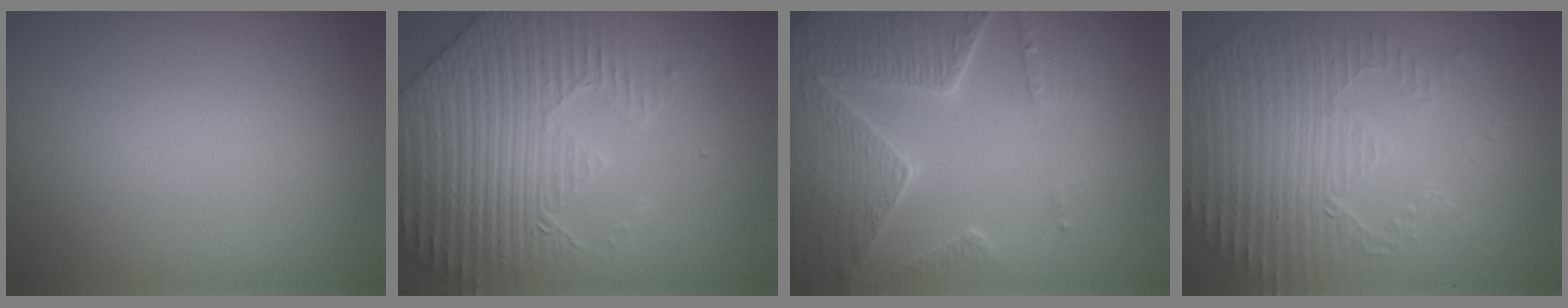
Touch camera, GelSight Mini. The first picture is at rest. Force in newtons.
{"total": 7.8, "press": 6.3, "slide": 4.7}
{"total": 8.1, "press": 6.1, "slide": 5.3}
{"total": 5.0, "press": 3.5, "slide": 3.5}